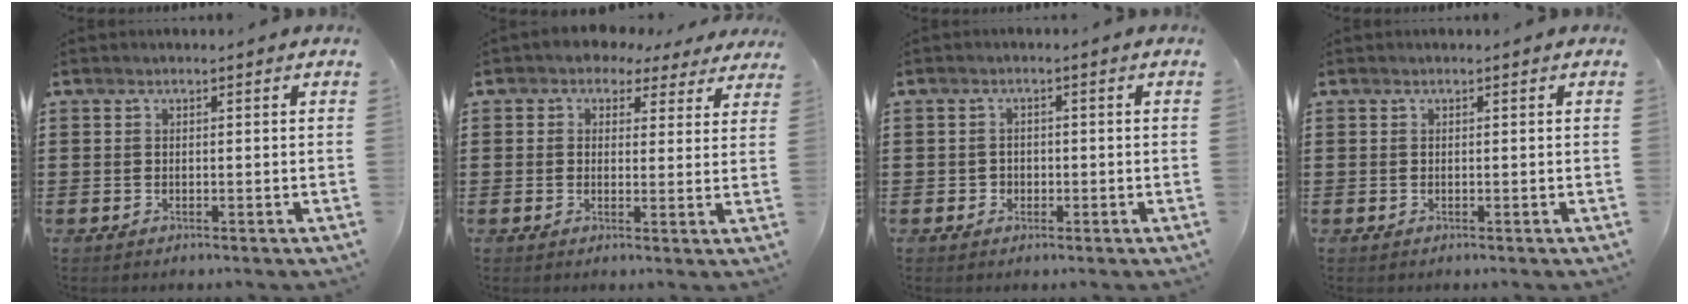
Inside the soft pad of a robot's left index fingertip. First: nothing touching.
{"total": 3.0, "force": [2.2, 1.9, 0.7], "torque": [-0.020, -0.004, 0.037]}
{"total": 1.6, "force": [-0.4, 1.5, 0.3], "torque": [-0.011, 0.003, -0.011]}
{"total": 0.0}